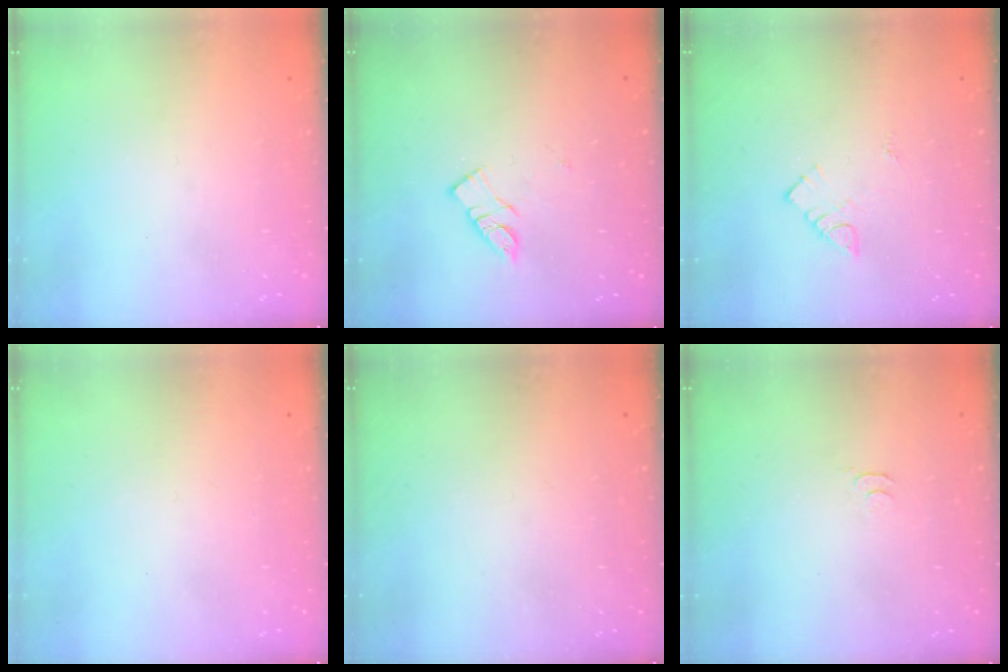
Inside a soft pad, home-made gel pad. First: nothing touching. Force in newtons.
{"total": 9.1, "press": 9.1, "slide": 0.4}
{"total": 5.2, "press": 5.2, "slide": 0.2}
{"total": 1.5, "press": 1.5, "slide": 0.1}
{"total": 2.8, "press": 2.8, "slide": 0.4}
{"total": 2.8, "press": 2.7, "slide": 0.5}